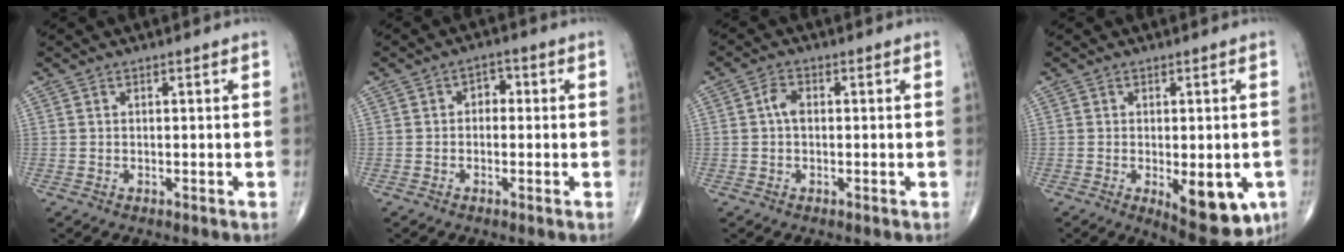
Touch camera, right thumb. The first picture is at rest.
{"total": 2.6, "force": [0.0, 1.9, 1.7], "torque": [-0.007, 0.010, -0.010]}
{"total": 2.5, "force": [0.1, 1.6, 2.0], "torque": [-0.039, 0.006, -0.003]}
{"total": 11.3, "force": [-3.5, 4.8, 9.6], "torque": [-0.103, -0.011, -0.035]}